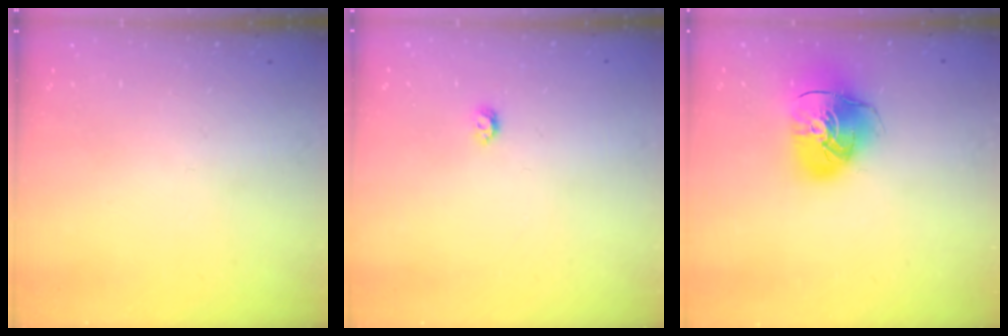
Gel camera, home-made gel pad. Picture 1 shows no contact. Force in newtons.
{"total": 3.4, "press": 3.4, "slide": 0.7}
{"total": 13.0, "press": 12.8, "slide": 1.9}